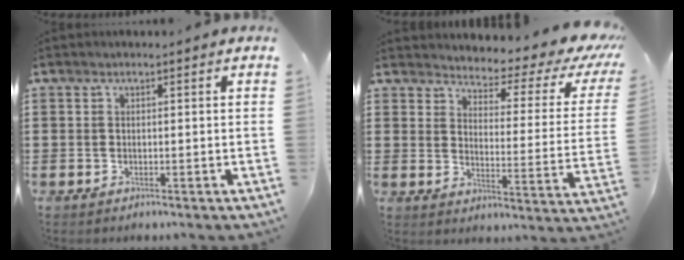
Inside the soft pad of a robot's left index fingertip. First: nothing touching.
{"total": 3.4, "force": [2.9, 0.9, 1.5], "torque": [-0.044, -0.029, 0.039]}